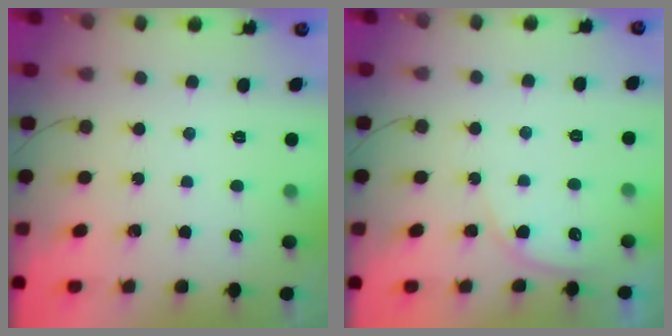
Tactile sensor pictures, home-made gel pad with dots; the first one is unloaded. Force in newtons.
{"total": 4.9, "press": 4.9, "slide": 0.4}